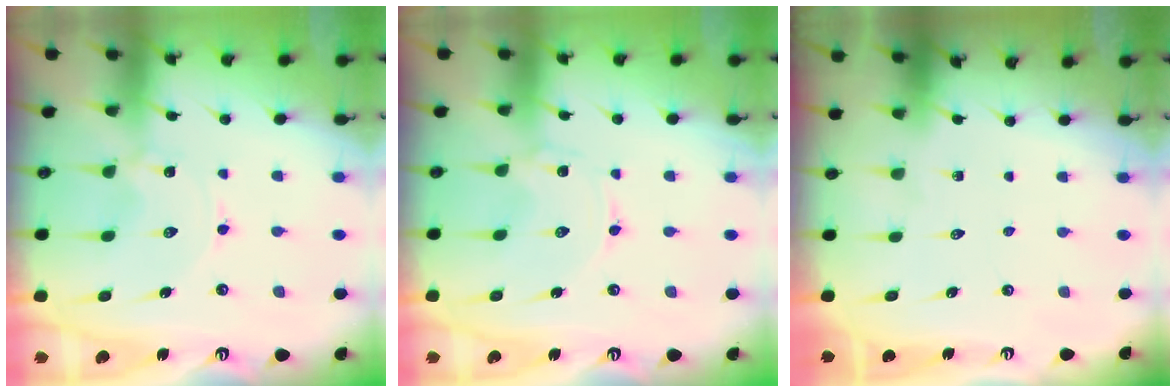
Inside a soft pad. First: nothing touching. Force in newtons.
{"total": 0.0}
{"total": 0.0}